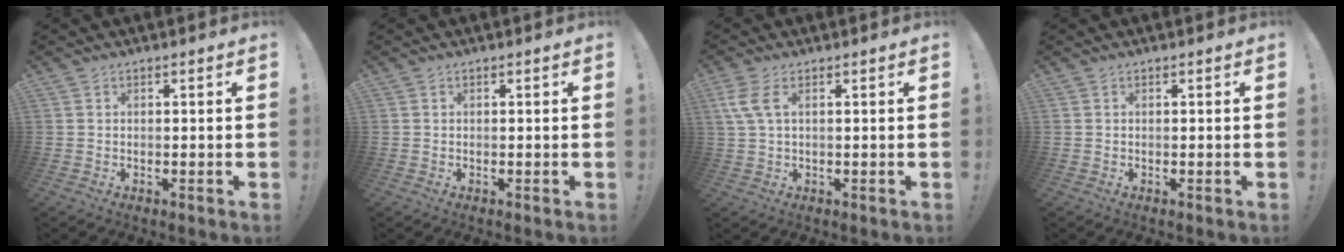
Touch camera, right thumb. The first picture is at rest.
{"total": 0.0}
{"total": 5.5, "force": [1.8, 2.0, 4.7], "torque": [-0.103, 0.003, 0.035]}
{"total": 0.0}